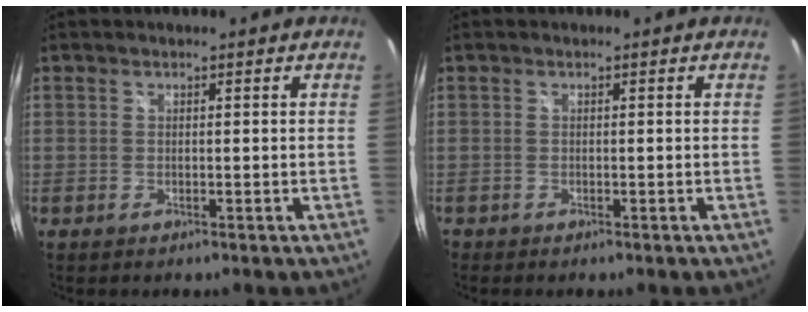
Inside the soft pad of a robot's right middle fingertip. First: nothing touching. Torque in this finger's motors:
{"motor_torque": [-0.40, -0.03, -0.01, -0.01]}